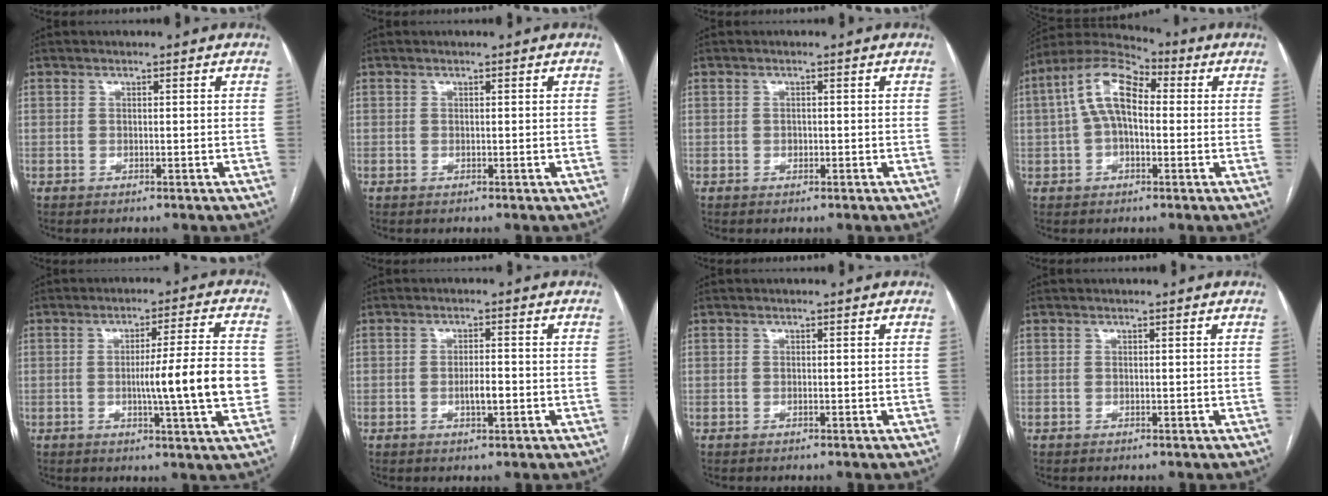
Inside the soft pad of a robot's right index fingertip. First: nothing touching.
{"total": 0.0}
{"total": 0.7, "force": [-0.1, 0.6, 0.4], "torque": [-0.005, 0.003, -0.003]}
{"total": 10.7, "force": [1.4, 5.3, 9.2], "torque": [-0.193, 0.048, 0.016]}
{"total": 11.8, "force": [-1.4, -0.2, 11.7], "torque": [-0.172, -0.004, -0.026]}
{"total": 2.9, "force": [-0.8, 0.7, 2.7], "torque": [-0.049, 0.001, -0.010]}
{"total": 0.0}
{"total": 0.0}